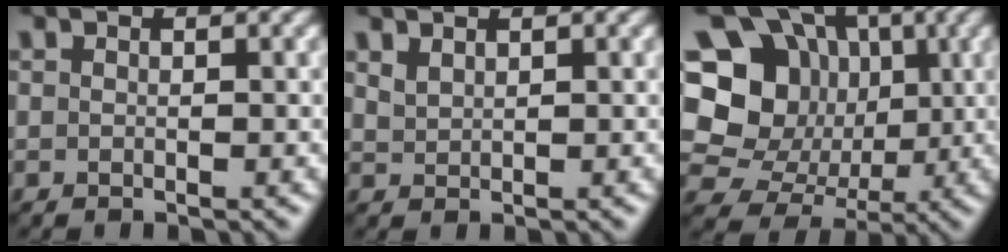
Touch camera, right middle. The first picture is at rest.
{"total": 1.1, "force": [0.9, 0.4, 0.4], "torque": [-0.014, -0.001, 0.023]}
{"total": 17.9, "force": [2.4, 16.1, 7.4], "torque": [-0.189, 0.047, 0.021]}